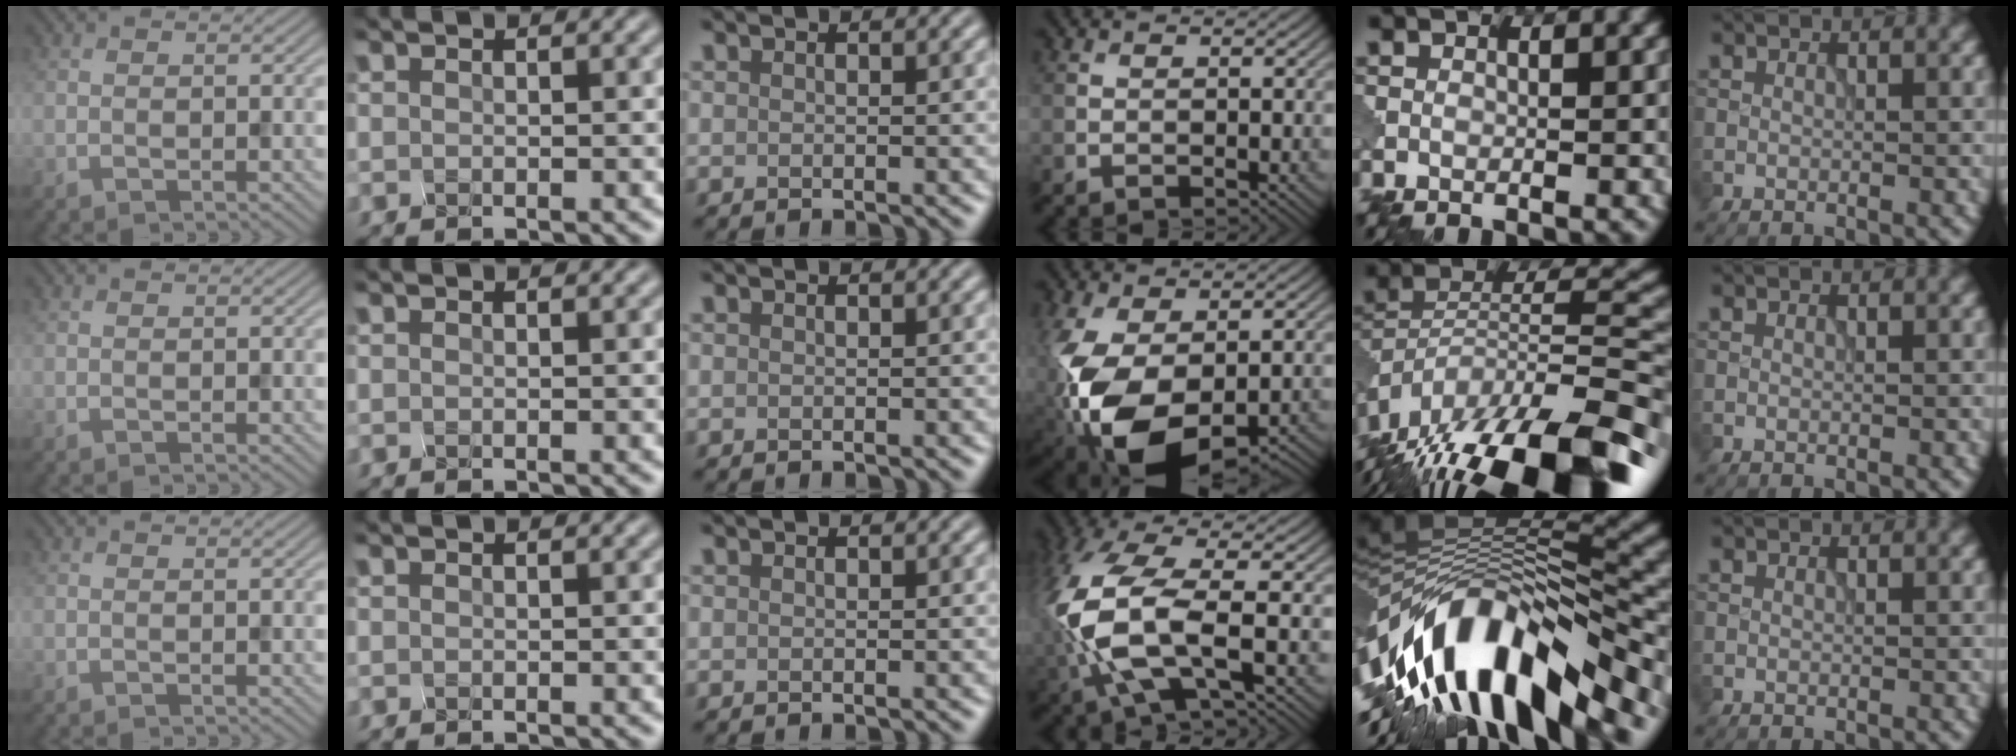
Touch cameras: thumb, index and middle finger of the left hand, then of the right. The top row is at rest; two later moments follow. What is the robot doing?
{"motion": "squeeze", "object": "hand grip exerciser"}